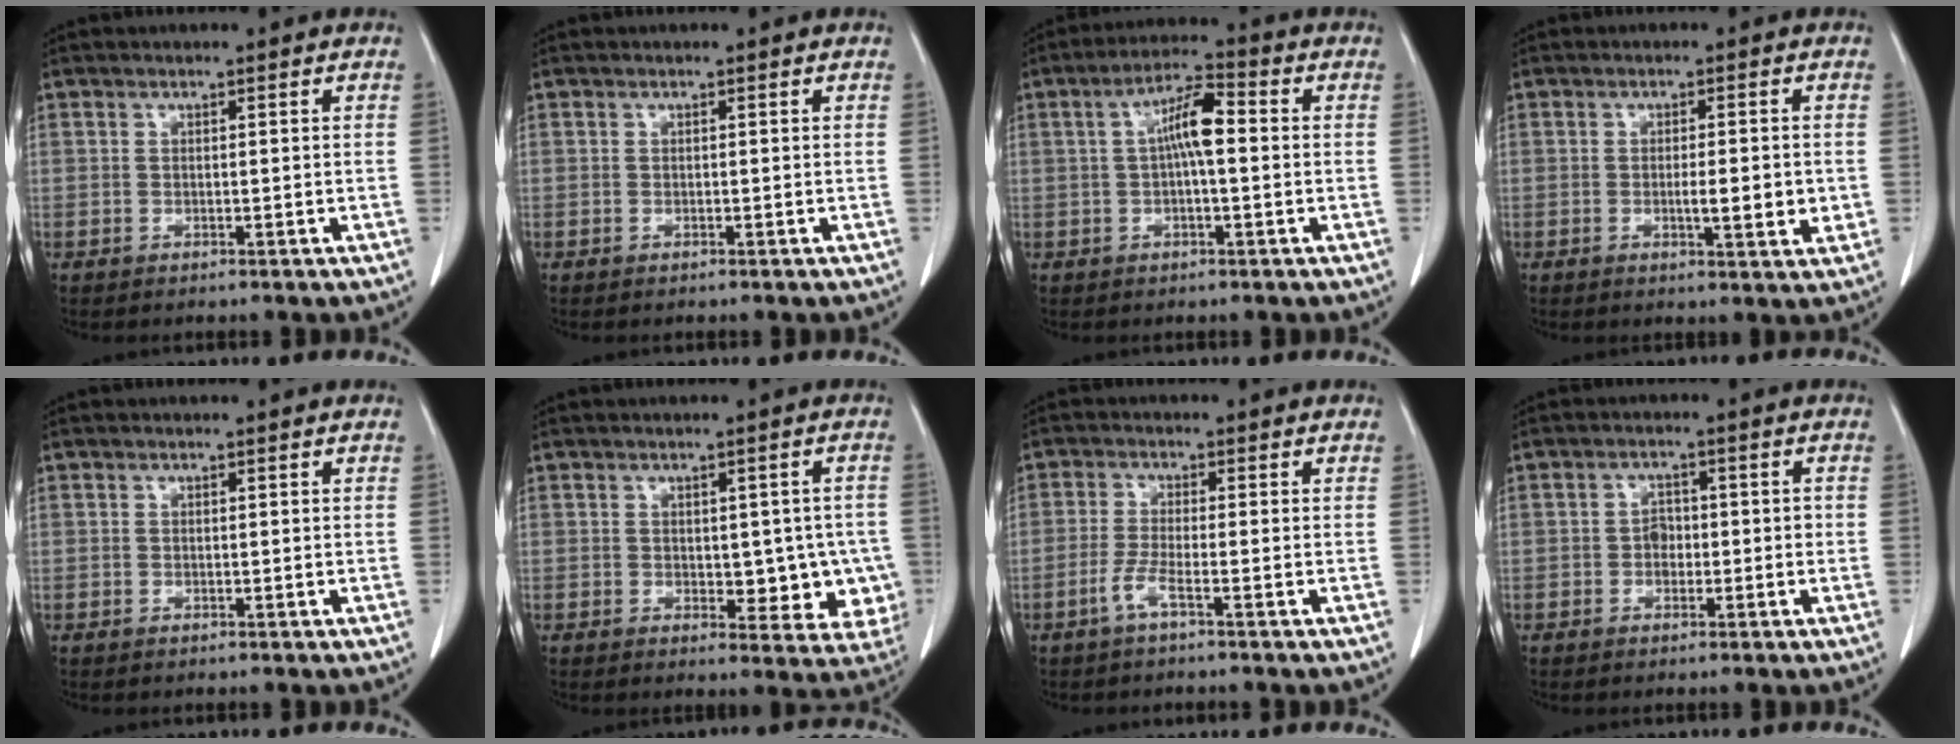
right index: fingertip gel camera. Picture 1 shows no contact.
{"total": 0.0}
{"total": 6.7, "force": [0.5, 1.4, 6.5], "torque": [-0.122, 0.021, 0.004]}
{"total": 4.7, "force": [-0.7, 0.9, 4.6], "torque": [-0.070, -0.005, -0.007]}
{"total": 0.0}
{"total": 8.2, "force": [-0.9, 4.5, 6.9], "torque": [-0.056, 0.008, -0.002]}
{"total": 2.5, "force": [-1.5, -0.5, 1.9], "torque": [-0.044, -0.003, -0.037]}
{"total": 2.3, "force": [-0.6, 1.8, 1.4], "torque": [-0.017, 0.011, -0.011]}